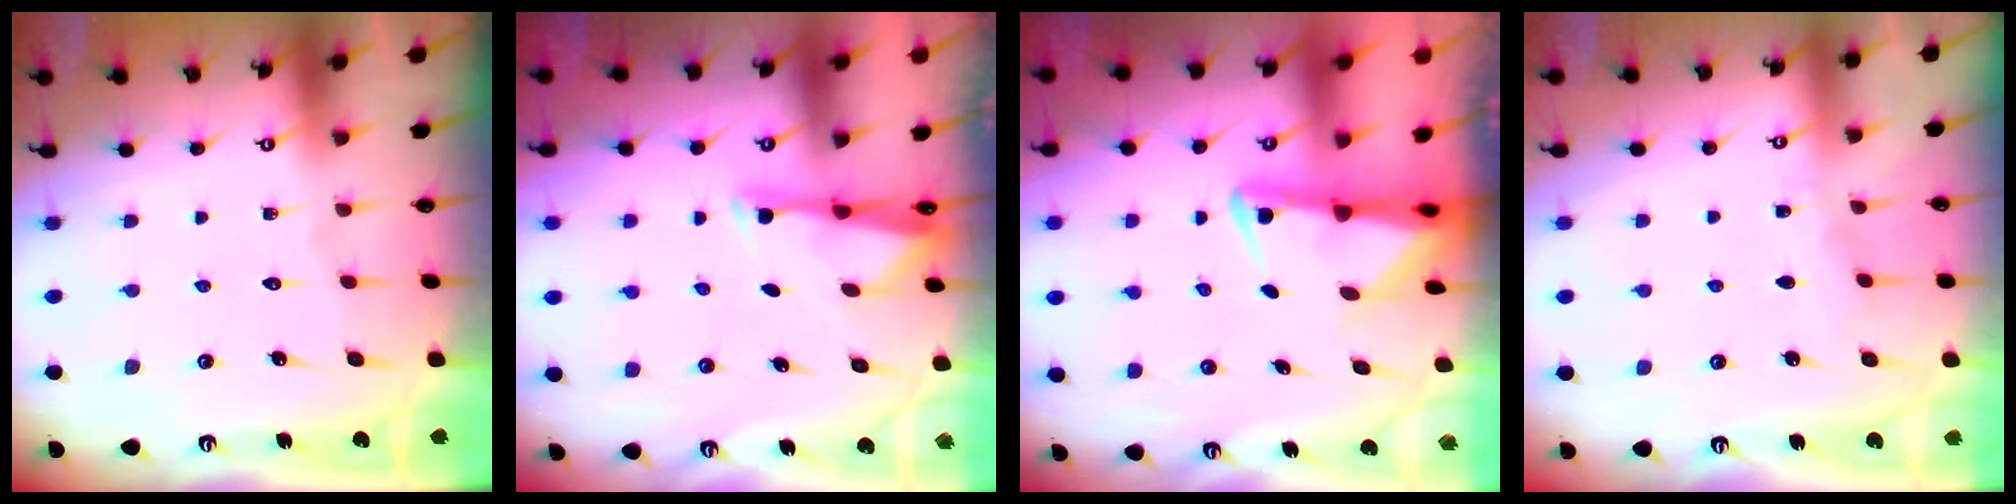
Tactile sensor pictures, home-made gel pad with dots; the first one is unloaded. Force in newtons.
{"total": 3.0, "press": 2.9, "slide": 0.5}
{"total": 3.1, "press": 3.1, "slide": 0.6}
{"total": 3.7, "press": 3.6, "slide": 0.5}